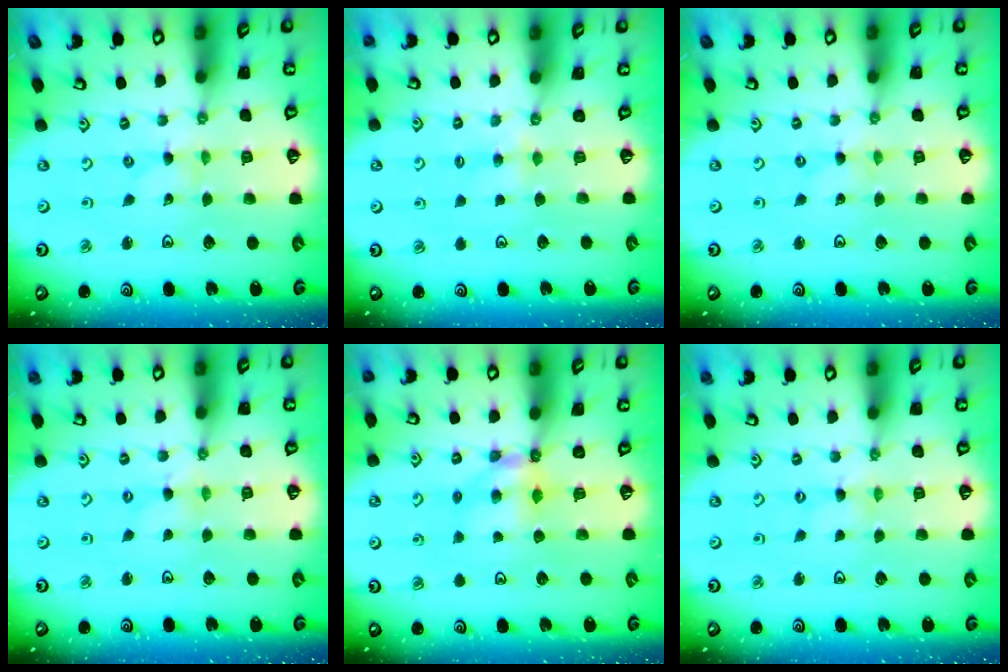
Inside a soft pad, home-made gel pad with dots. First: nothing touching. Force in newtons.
{"total": 2.8, "press": 2.8, "slide": 0.4}
{"total": 0.0}
{"total": 0.8, "press": 0.7, "slide": 0.2}
{"total": 5.8, "press": 5.8, "slide": 0.6}
{"total": 0.0}